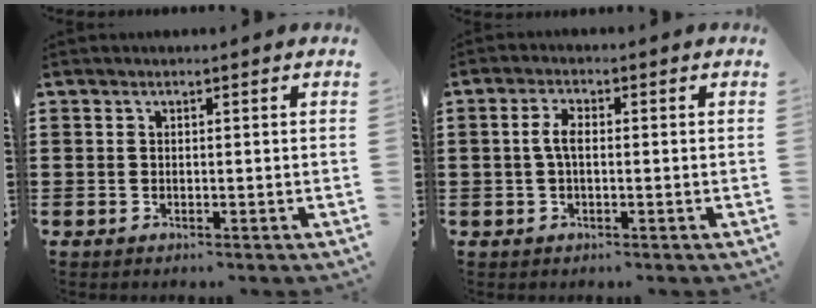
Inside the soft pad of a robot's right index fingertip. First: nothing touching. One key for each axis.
{"total": 3.3, "fx": -0.1, "fy": 1.4, "fz": 3.0, "tx": -0.072, "ty": -0.001, "tz": -0.008}